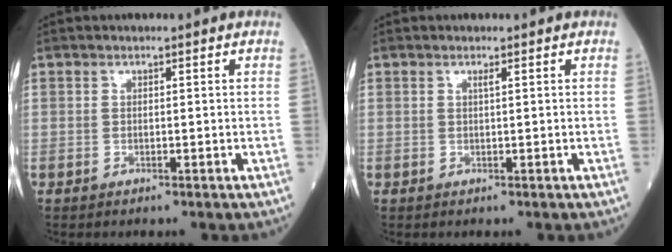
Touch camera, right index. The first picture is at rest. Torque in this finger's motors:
{"motor_torque": [0.05, 0.00, 0.08, 0.03]}